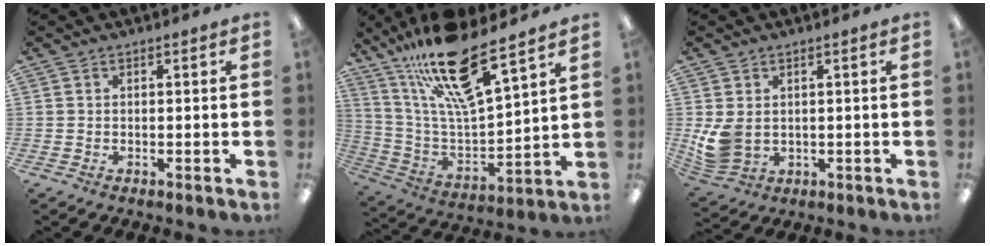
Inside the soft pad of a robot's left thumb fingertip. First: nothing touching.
{"total": 20.9, "force": [15.7, 5.1, 12.8], "torque": [-0.234, -0.099, 0.266]}
{"total": 6.6, "force": [1.1, 4.8, 4.3], "torque": [-0.104, -0.001, 0.026]}